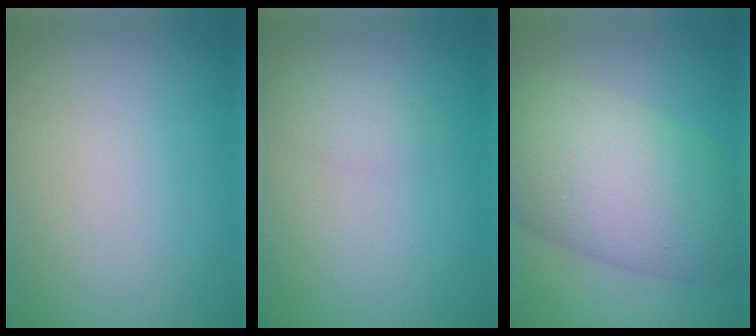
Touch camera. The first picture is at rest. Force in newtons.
{"total": 1.2, "press": 1.2, "slide": 0.1}
{"total": 10.8, "press": 10.8, "slide": 0.1}